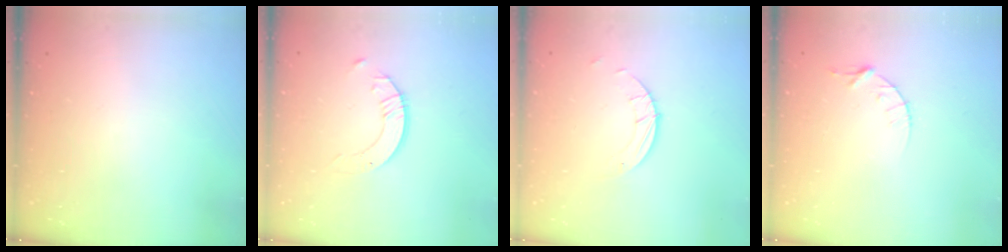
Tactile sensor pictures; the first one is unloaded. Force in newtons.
{"total": 2.0, "press": 2.0, "slide": 0.2}
{"total": 1.5, "press": 1.5, "slide": 0.1}
{"total": 3.8, "press": 3.7, "slide": 0.5}